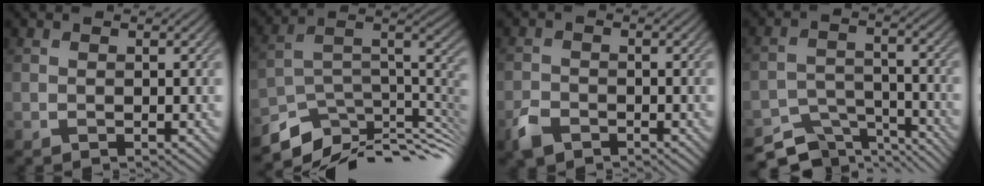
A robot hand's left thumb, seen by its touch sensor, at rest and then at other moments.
{"total": 9.9, "force": [-6.3, 4.6, 6.1], "torque": [-0.123, 0.001, -0.103]}
{"total": 2.9, "force": [-2.1, 1.4, 1.3], "torque": [-0.028, -0.004, -0.052]}
{"total": 9.2, "force": [-8.1, 3.2, 2.9], "torque": [-0.054, -0.015, -0.124]}